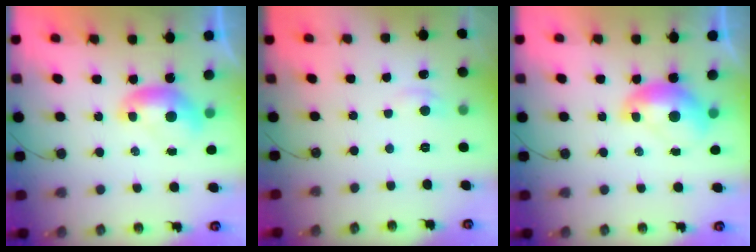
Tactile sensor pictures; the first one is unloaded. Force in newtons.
{"total": 1.0, "press": 0.5, "slide": 0.9}
{"total": 1.6, "press": 1.6, "slide": 0.2}